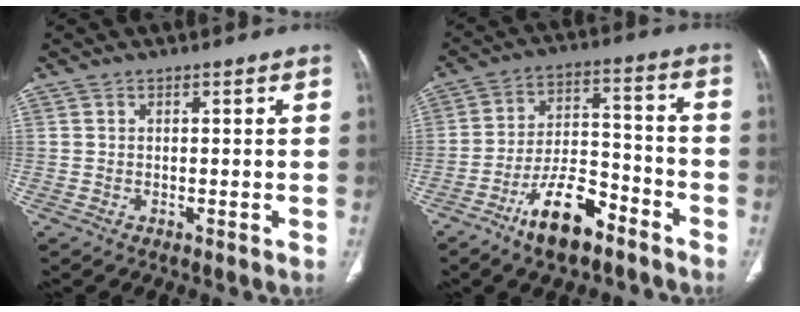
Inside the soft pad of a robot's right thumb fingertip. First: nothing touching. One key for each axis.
{"total": 12.6, "fx": -8.3, "fy": 5.1, "fz": 7.9, "tx": -0.129, "ty": 0.063, "tz": -0.149}